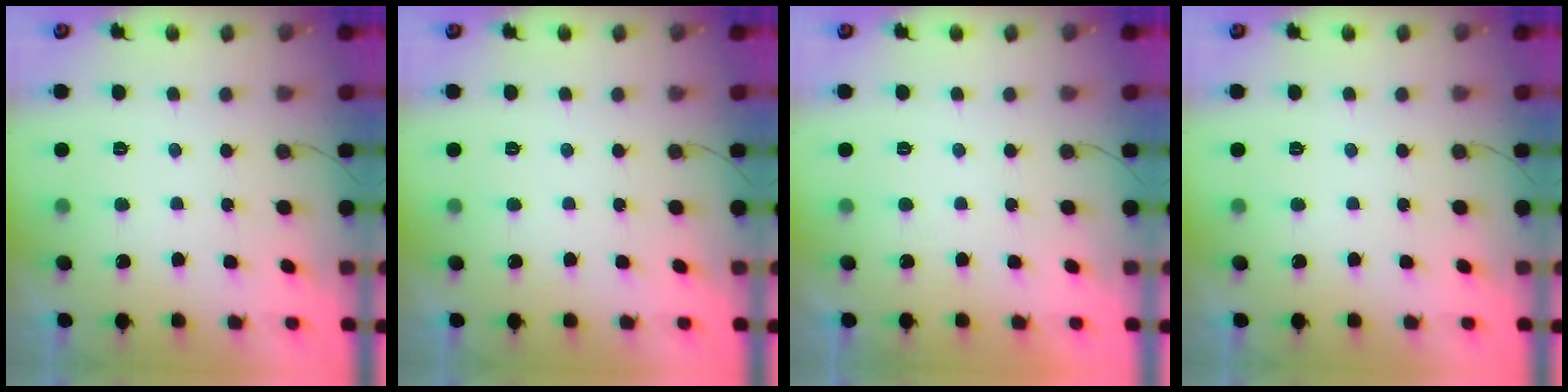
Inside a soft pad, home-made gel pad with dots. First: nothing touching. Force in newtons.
{"total": 0.0}
{"total": 1.9, "press": 1.9, "slide": 0.1}
{"total": 0.0}